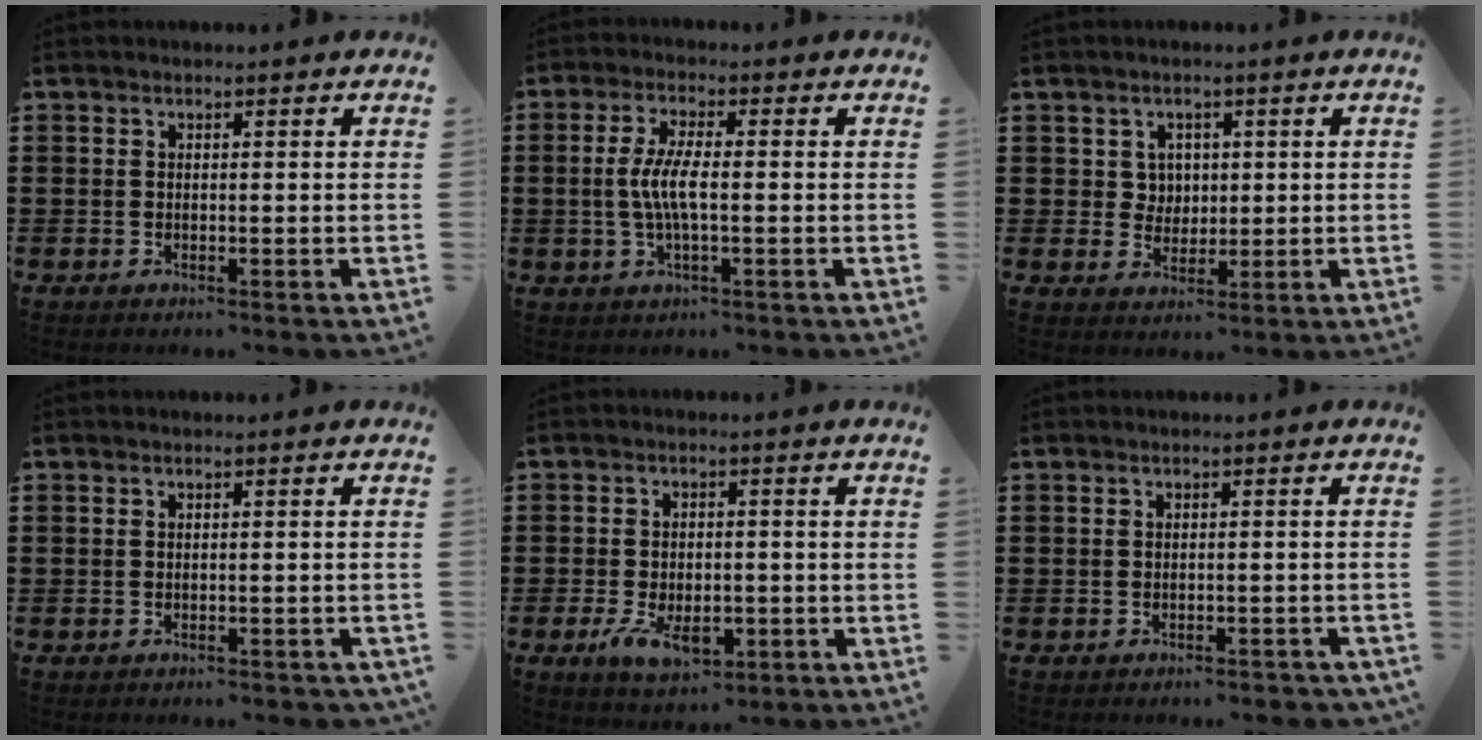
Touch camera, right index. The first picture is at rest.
{"total": 5.3, "force": [-0.7, 1.2, 5.1], "torque": [-0.112, -0.005, -0.021]}
{"total": 3.1, "force": [1.0, 2.8, 0.7], "torque": [-0.028, 0.011, 0.017]}
{"total": 0.6, "force": [-0.4, 0.2, 0.3], "torque": [-0.009, -0.002, -0.008]}
{"total": 6.2, "force": [-2.4, 3.3, 4.6], "torque": [-0.092, -0.004, -0.046]}
{"total": 1.0, "force": [-0.9, 0.2, 0.4], "torque": [-0.011, -0.002, -0.019]}